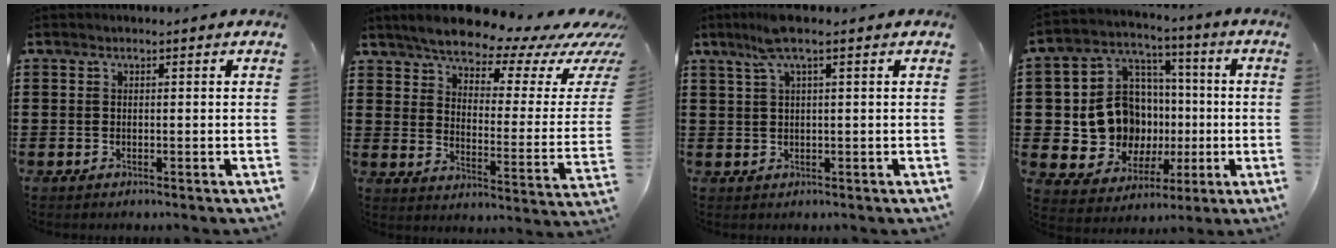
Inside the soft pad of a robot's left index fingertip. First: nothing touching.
{"total": 8.0, "force": [7.2, 1.7, 3.1], "torque": [-0.073, -0.056, 0.117]}
{"total": 3.8, "force": [1.9, 0.2, 3.3], "torque": [-0.075, -0.002, 0.031]}
{"total": 12.5, "force": [-0.6, 11.4, 5.3], "torque": [-0.135, 0.000, -0.002]}